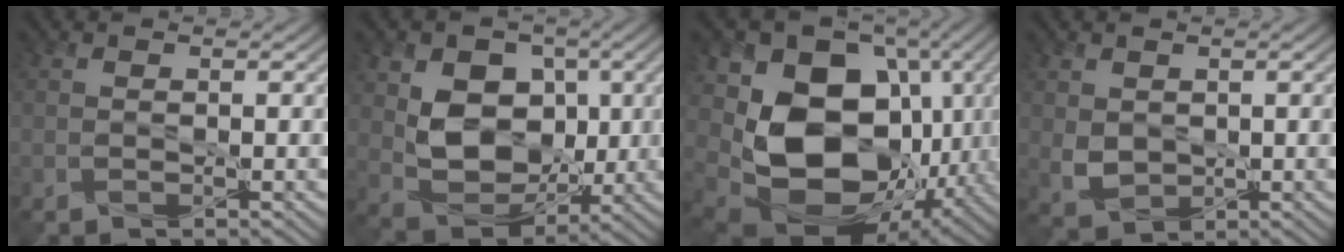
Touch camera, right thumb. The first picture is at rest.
{"total": 9.9, "force": [1.2, 7.5, 6.4], "torque": [-0.132, -0.015, 0.016]}
{"total": 17.4, "force": [-0.7, 13.1, 11.5], "torque": [-0.224, -0.045, 0.013]}
{"total": 3.4, "force": [0.8, 2.7, 1.9], "torque": [-0.062, -0.006, 0.023]}